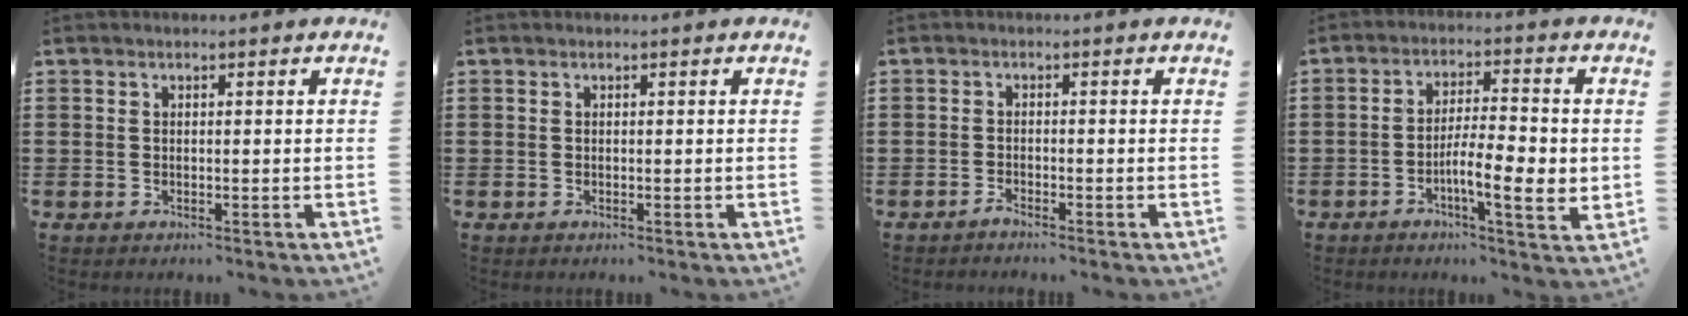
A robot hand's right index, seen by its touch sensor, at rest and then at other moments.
{"total": 0.0}
{"total": 1.1, "force": [-1.1, 0.0, 0.3], "torque": [-0.008, -0.002, -0.021]}
{"total": 7.8, "force": [-1.9, 1.9, 7.4], "torque": [-0.123, -0.004, -0.036]}